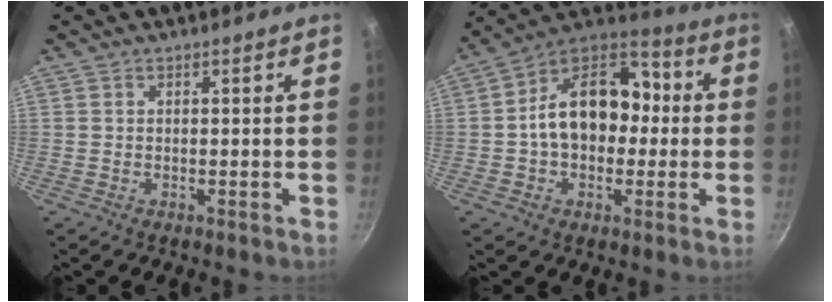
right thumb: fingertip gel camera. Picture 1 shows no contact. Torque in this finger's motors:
{"motor_torque": [1.43, 2.89, 1.24, -0.59, 0.17]}